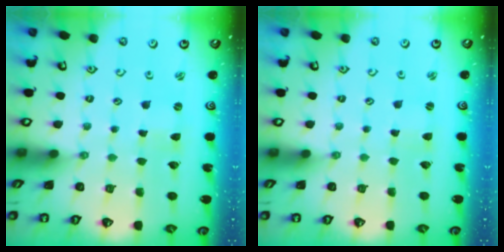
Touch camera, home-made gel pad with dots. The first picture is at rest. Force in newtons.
{"total": 0.9, "press": 0.9, "slide": 0.1}